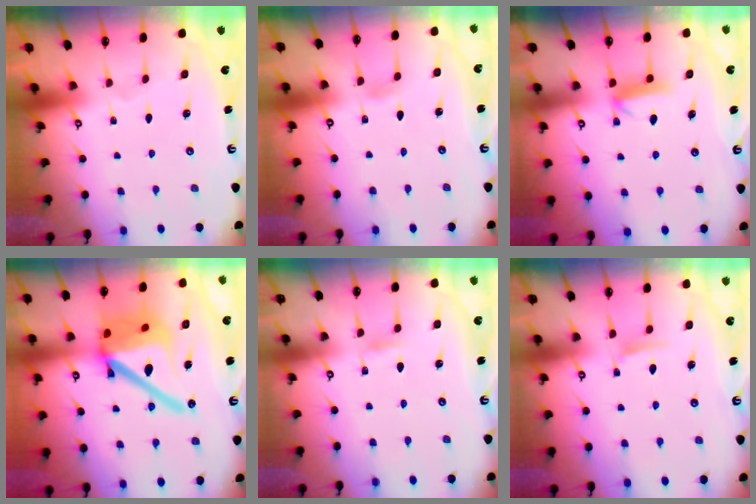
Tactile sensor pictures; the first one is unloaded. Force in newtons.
{"total": 2.6, "press": 2.6, "slide": 0.3}
{"total": 6.2, "press": 6.2, "slide": 0.6}
{"total": 20.2, "press": 20.0, "slide": 2.7}
{"total": 1.3, "press": 1.3, "slide": 0.1}
{"total": 5.7, "press": 5.6, "slide": 0.9}